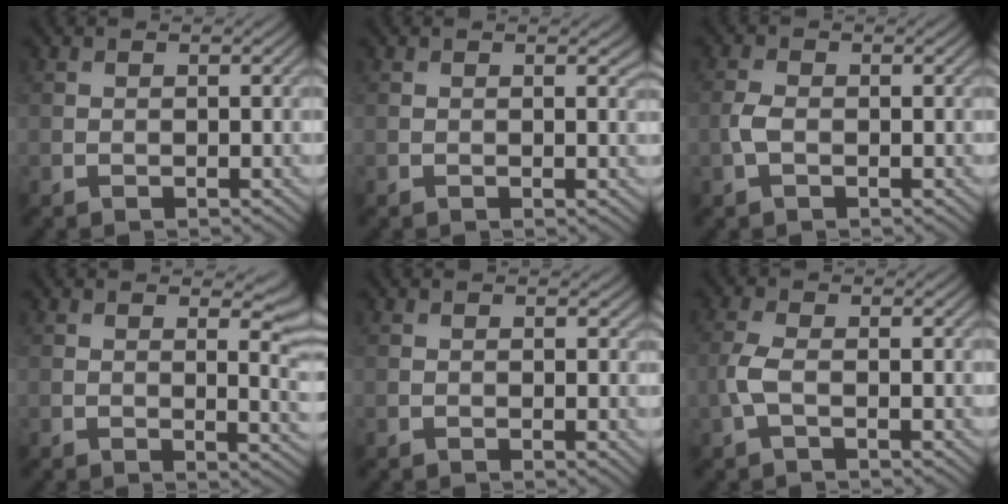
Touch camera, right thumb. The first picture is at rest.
{"total": 1.0, "force": [0.2, 0.4, 0.9], "torque": [-0.010, -0.002, 0.002]}
{"total": 2.3, "force": [-0.5, 1.3, 1.8], "torque": [-0.051, 0.004, -0.014]}
{"total": 4.5, "force": [1.3, 1.6, 4.0], "torque": [-0.053, -0.007, 0.021]}
{"total": 0.9, "force": [0.2, 0.5, 0.7], "torque": [-0.006, -0.001, 0.002]}
{"total": 2.9, "force": [-0.7, 1.2, 2.6], "torque": [-0.076, 0.004, -0.019]}